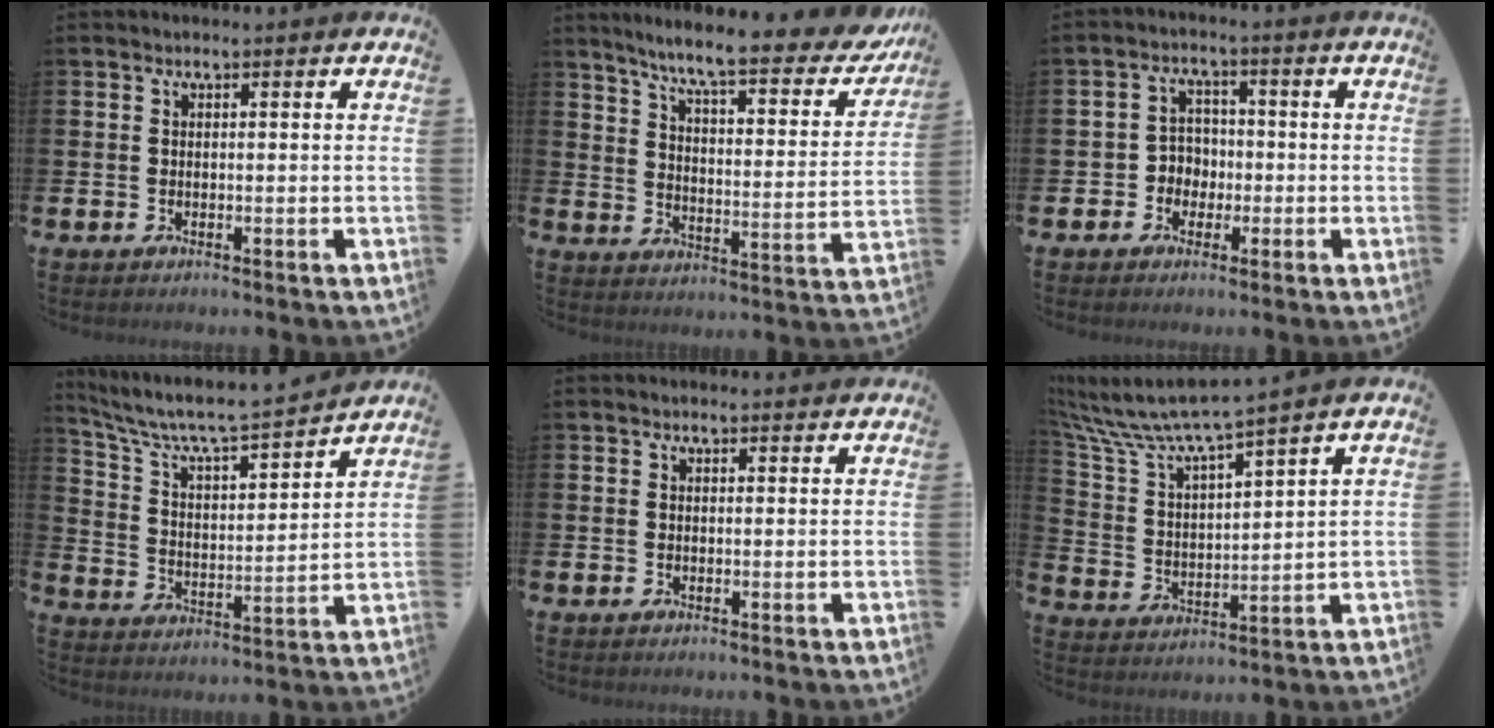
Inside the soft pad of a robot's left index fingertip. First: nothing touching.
{"total": 7.8, "force": [6.7, 0.9, 3.9], "torque": [-0.090, -0.054, 0.104]}
{"total": 3.4, "force": [-1.1, 3.1, 0.8], "torque": [-0.021, 0.001, -0.031]}
{"total": 7.2, "force": [6.6, 0.9, 2.6], "torque": [-0.083, -0.053, 0.108]}
{"total": 1.0, "force": [0.9, 0.1, 0.2], "torque": [0.008, -0.002, 0.015]}
{"total": 7.3, "force": [6.8, 0.5, 2.6], "torque": [-0.085, -0.050, 0.112]}